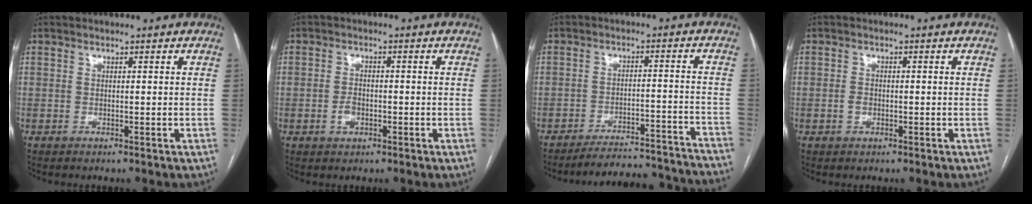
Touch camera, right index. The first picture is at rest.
{"total": 2.6, "force": [-1.0, 1.6, 1.9], "torque": [-0.037, 0.004, -0.016]}
{"total": 20.3, "force": [-19.8, 0.0, 4.9], "torque": [-0.044, -0.008, -0.250]}
{"total": 1.5, "force": [-0.4, 1.0, 1.0], "torque": [-0.020, 0.003, -0.007]}